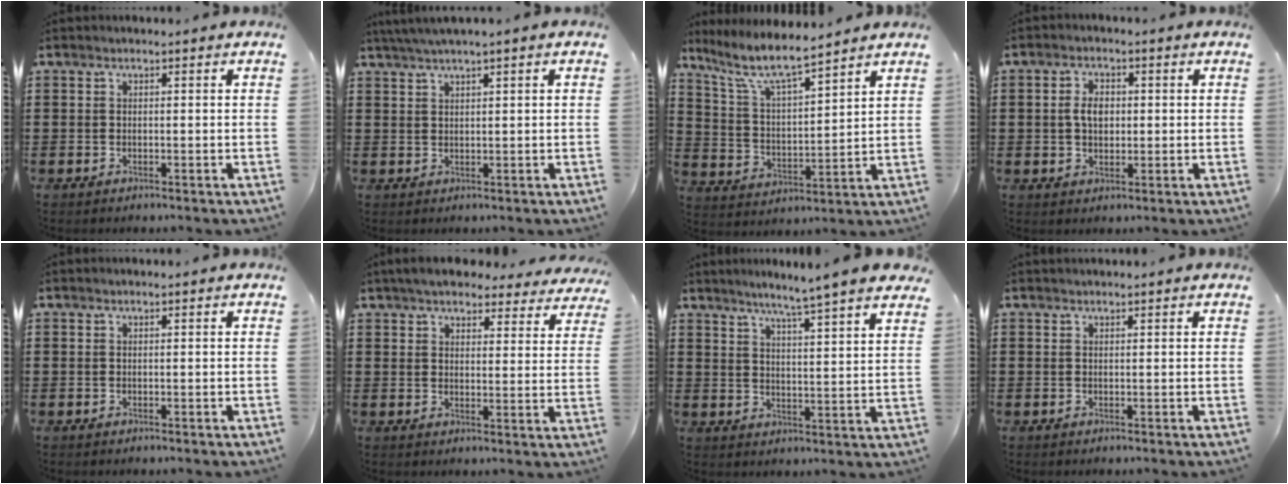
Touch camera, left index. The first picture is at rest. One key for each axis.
{"total": 2.2, "fx": 1.6, "fy": -0.2, "fz": 1.5, "tx": -0.030, "ty": 0.000, "tz": 0.030}
{"total": 7.8, "fx": 6.6, "fy": 0.6, "fz": 4.1, "tx": -0.107, "ty": -0.035, "tz": 0.112}
{"total": 3.8, "fx": 0.4, "fy": 2.5, "fz": 2.9, "tx": -0.054, "ty": 0.008, "tz": 0.003}
{"total": 0.0}
{"total": 5.4, "fx": 5.1, "fy": 0.8, "fz": 1.4, "tx": -0.048, "ty": -0.018, "tz": 0.092}
{"total": 5.5, "fx": 4.8, "fy": -1.4, "fz": 2.3, "tx": -0.064, "ty": -0.033, "tz": 0.077}
{"total": 0.6, "fx": 0.6, "fy": 0.0, "fz": 0.2, "tx": -0.005, "ty": -0.001, "tz": 0.012}